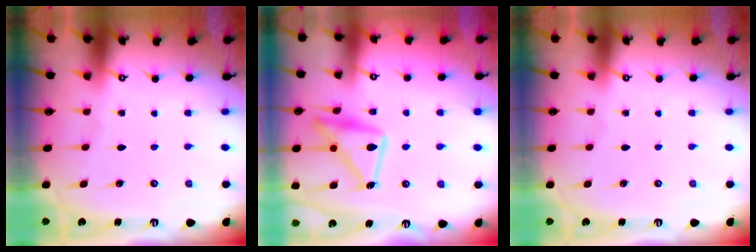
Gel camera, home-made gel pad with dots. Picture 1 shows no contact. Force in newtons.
{"total": 16.7, "press": 16.7, "slide": 1.2}
{"total": 0.0}